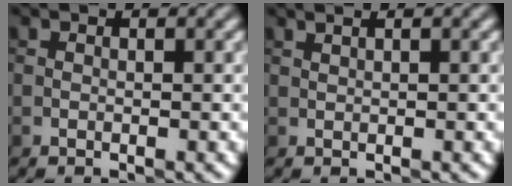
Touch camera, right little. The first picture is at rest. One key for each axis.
{"total": 0.7, "fx": 0.6, "fy": -0.3, "fz": 0.1, "tx": -0.006, "ty": 0.003, "tz": 0.012}